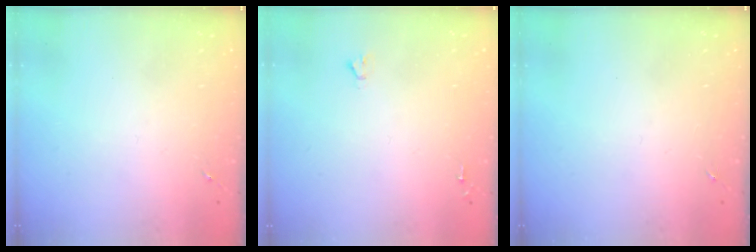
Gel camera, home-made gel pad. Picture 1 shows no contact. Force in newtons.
{"total": 1.6, "press": 1.6, "slide": 0.1}
{"total": 0.0}